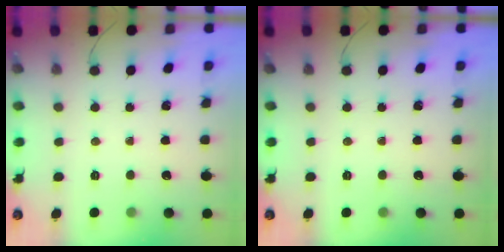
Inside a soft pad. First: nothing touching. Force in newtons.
{"total": 0.0}